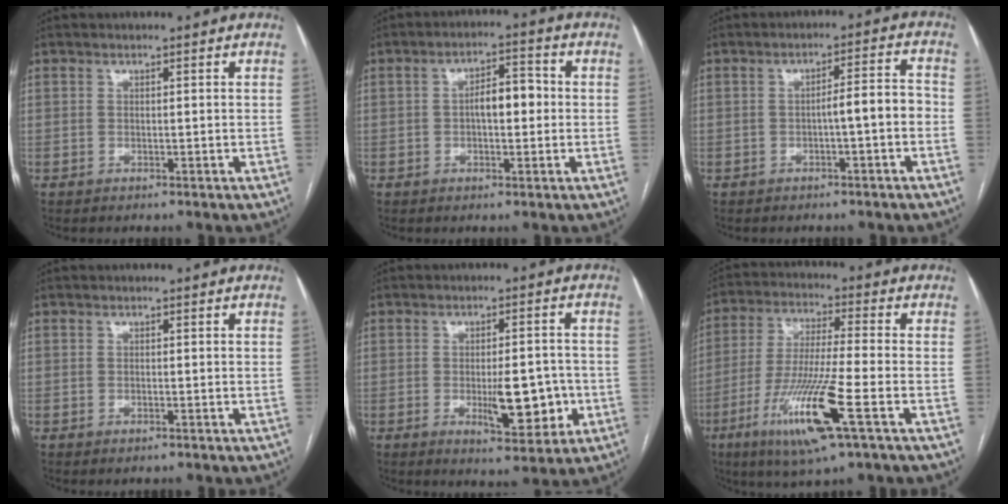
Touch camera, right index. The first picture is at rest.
{"total": 5.4, "force": [-0.2, 2.2, 4.9], "torque": [-0.080, 0.018, -0.004]}
{"total": 4.7, "force": [-1.4, 0.5, 4.5], "torque": [-0.061, 0.021, -0.018]}
{"total": 0.5, "force": [-0.3, 0.2, 0.4], "torque": [-0.009, -0.002, 0.000]}
{"total": 8.8, "force": [-2.1, 2.9, 8.1], "torque": [-0.115, -0.002, -0.024]}
{"total": 14.3, "force": [-6.0, 0.3, 13.0], "torque": [-0.264, -0.025, -0.110]}